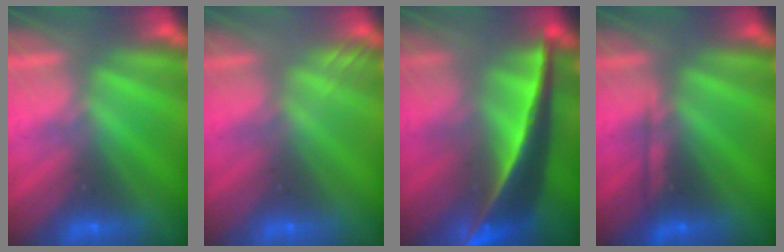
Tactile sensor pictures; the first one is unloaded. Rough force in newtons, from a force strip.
{"total": 2.0}
{"total": 10.3}
{"total": 2.2}